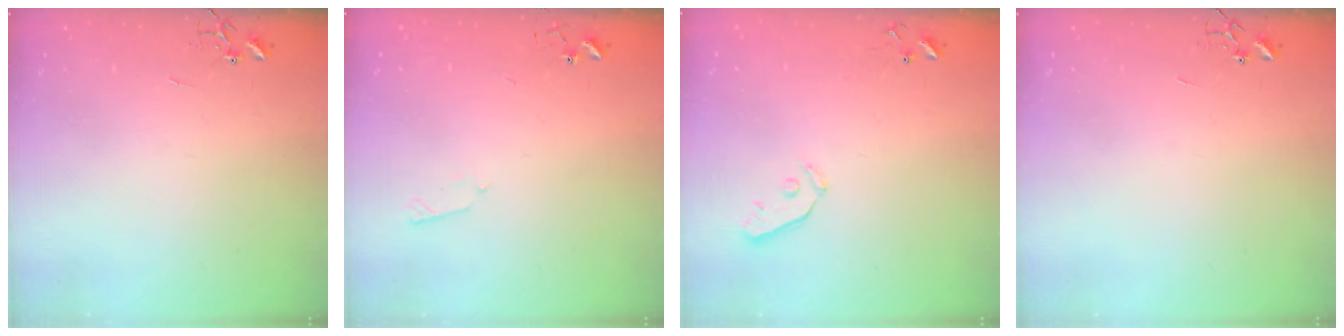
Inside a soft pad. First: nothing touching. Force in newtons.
{"total": 4.1, "press": 4.0, "slide": 0.6}
{"total": 4.7, "press": 4.6, "slide": 0.7}
{"total": 0.0}